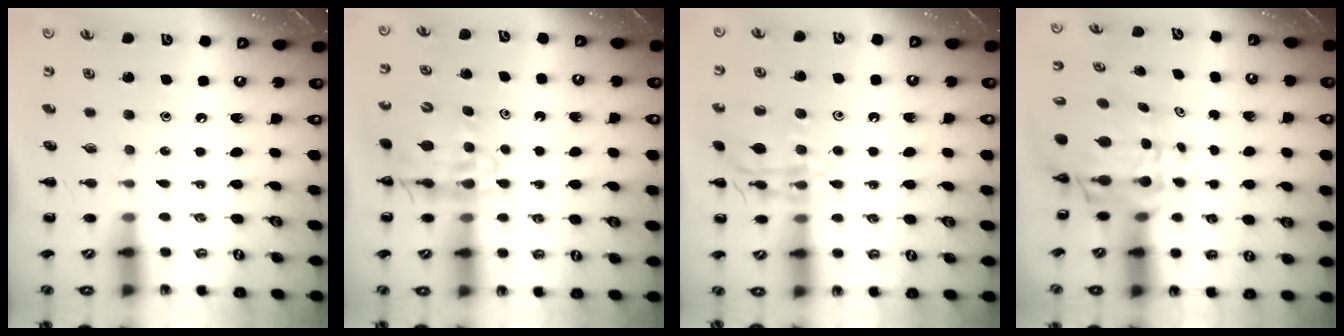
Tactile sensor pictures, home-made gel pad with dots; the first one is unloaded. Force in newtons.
{"total": 12.4, "press": 12.0, "slide": 3.3}
{"total": 13.8, "press": 13.8, "slide": 1.0}
{"total": 8.3, "press": 7.8, "slide": 2.7}